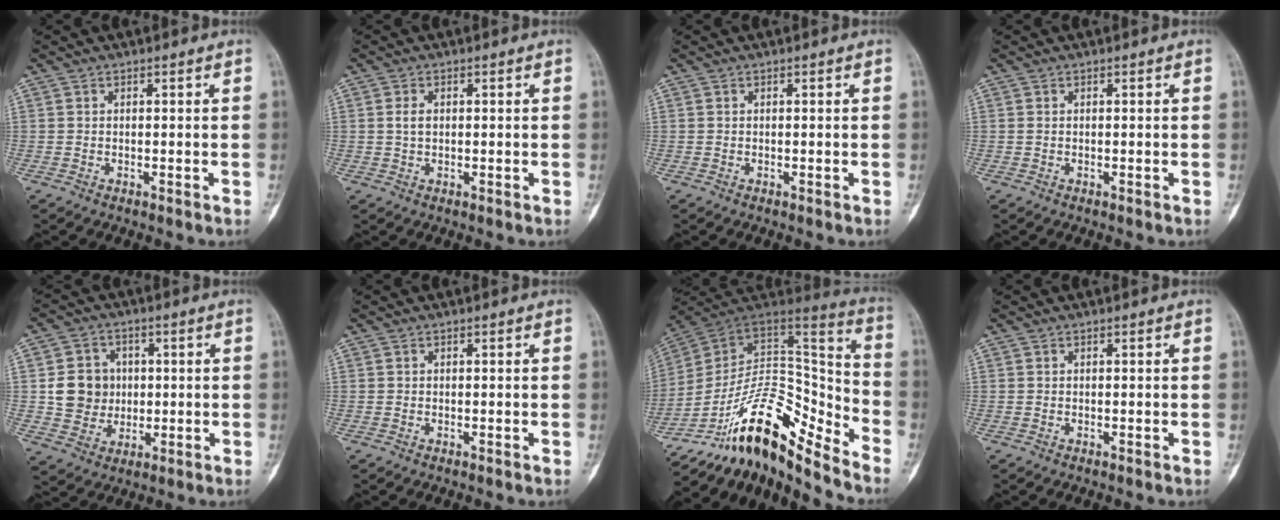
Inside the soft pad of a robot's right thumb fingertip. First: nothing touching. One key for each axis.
{"total": 1.9, "fx": 0.3, "fy": 1.2, "fz": 1.4, "tx": -0.025, "ty": 0.003, "tz": 0.005}
{"total": 0.0}
{"total": 0.0}
{"total": 9.1, "fx": 0.6, "fy": 8.4, "fz": 3.5, "tx": -0.026, "ty": 0.002, "tz": 0.015}
{"total": 0.0}
{"total": 20.5, "fx": -14.5, "fy": 7.1, "fz": 12.7, "tx": -0.174, "ty": 0.131, "tz": -0.244}
{"total": 0.0}